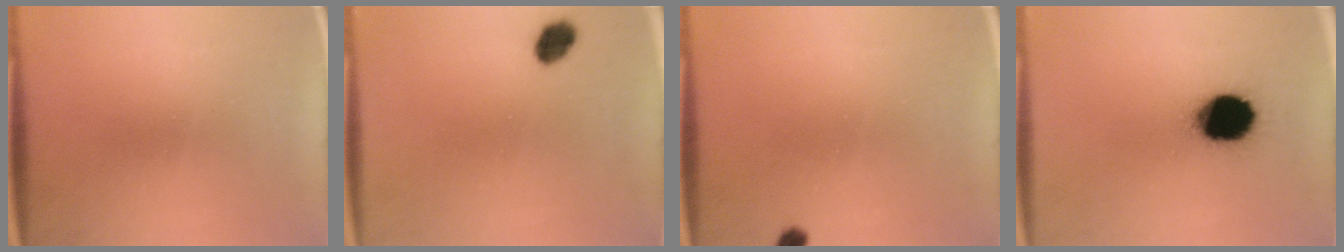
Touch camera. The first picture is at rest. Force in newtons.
{"total": 3.7}
{"total": 1.2}
{"total": 16.7}